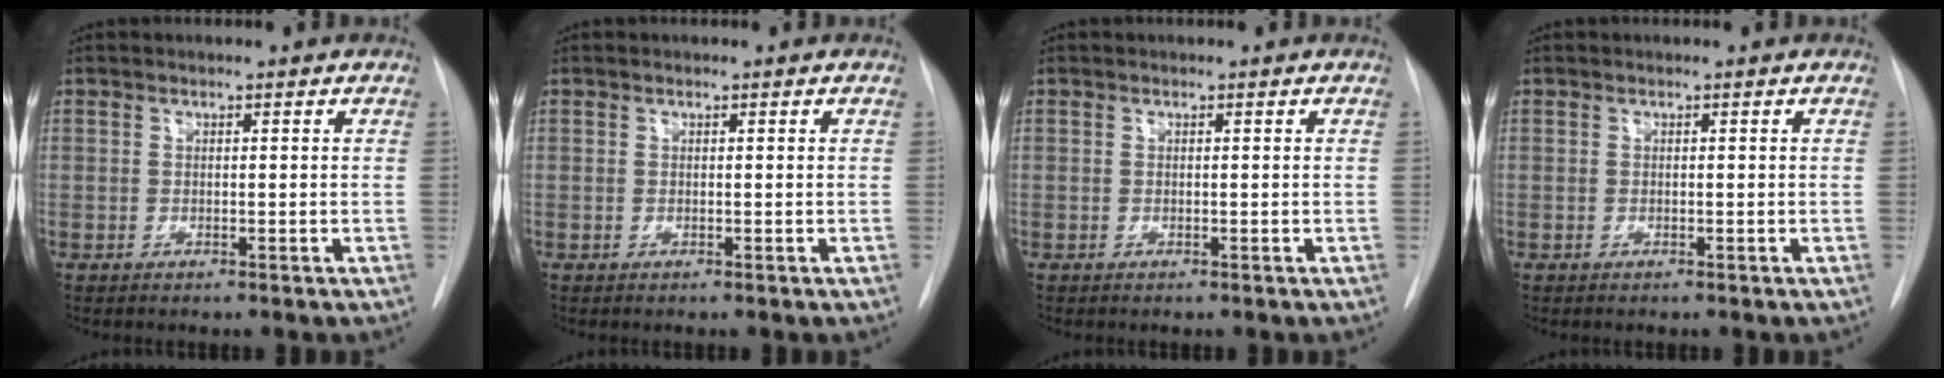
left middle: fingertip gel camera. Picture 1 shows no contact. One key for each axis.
{"total": 0.0}
{"total": 0.0}
{"total": 0.0}